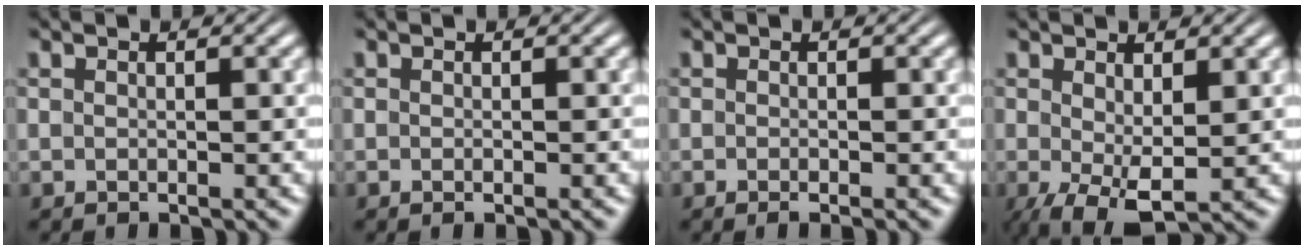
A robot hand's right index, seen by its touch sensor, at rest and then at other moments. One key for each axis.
{"total": 0.5, "fx": -0.4, "fy": 0.2, "fz": 0.3, "tx": -0.009, "ty": 0.002, "tz": -0.006}
{"total": 1.2, "fx": -1.0, "fy": 0.2, "fz": 0.7, "tx": -0.008, "ty": 0.003, "tz": -0.018}
{"total": 5.0, "fx": -2.2, "fy": 2.3, "fz": 3.9, "tx": -0.075, "ty": -0.042, "tz": -0.013}